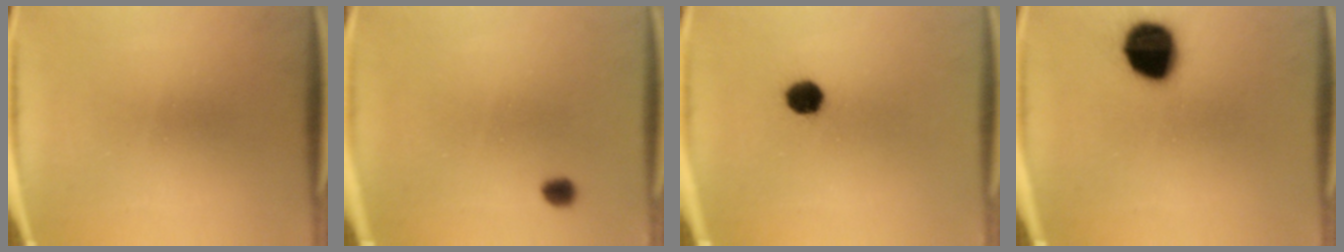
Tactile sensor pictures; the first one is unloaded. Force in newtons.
{"total": 1.9}
{"total": 4.7}
{"total": 15.2}